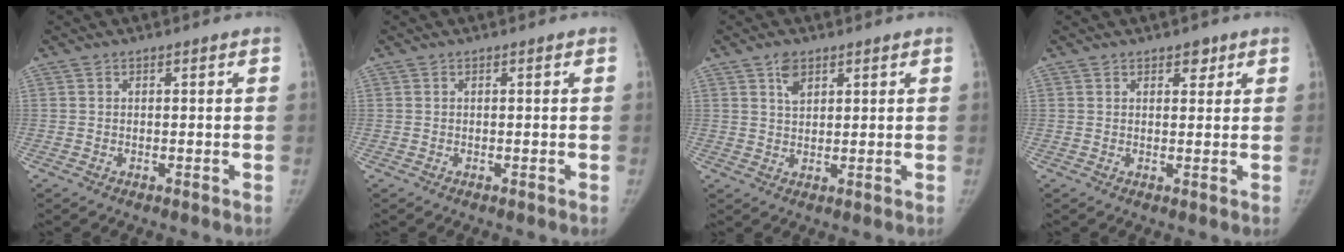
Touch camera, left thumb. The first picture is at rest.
{"total": 0.0}
{"total": 3.6, "force": [2.1, 2.1, 2.0], "torque": [-0.026, -0.009, 0.040]}
{"total": 2.4, "force": [1.5, 1.4, 1.2], "torque": [0.001, -0.008, 0.021]}